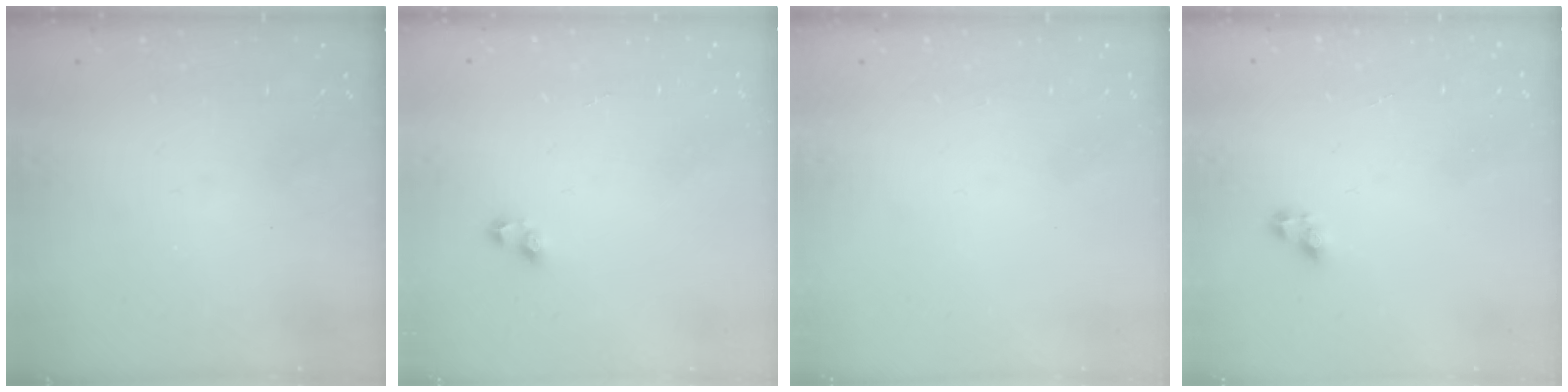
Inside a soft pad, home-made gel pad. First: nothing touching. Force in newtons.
{"total": 2.7, "press": 2.6, "slide": 0.6}
{"total": 0.0}
{"total": 3.6, "press": 3.6, "slide": 0.1}